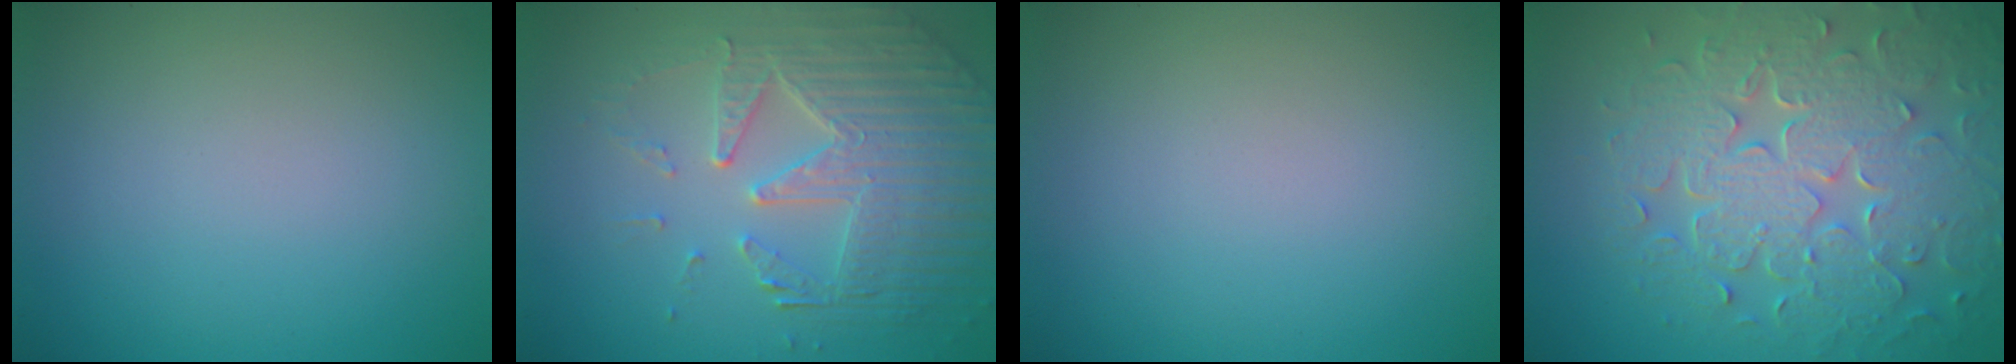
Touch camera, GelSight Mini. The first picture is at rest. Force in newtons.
{"total": 6.4, "press": 5.0, "slide": 4.0}
{"total": 0.0}
{"total": 8.7, "press": 6.4, "slide": 6.0}